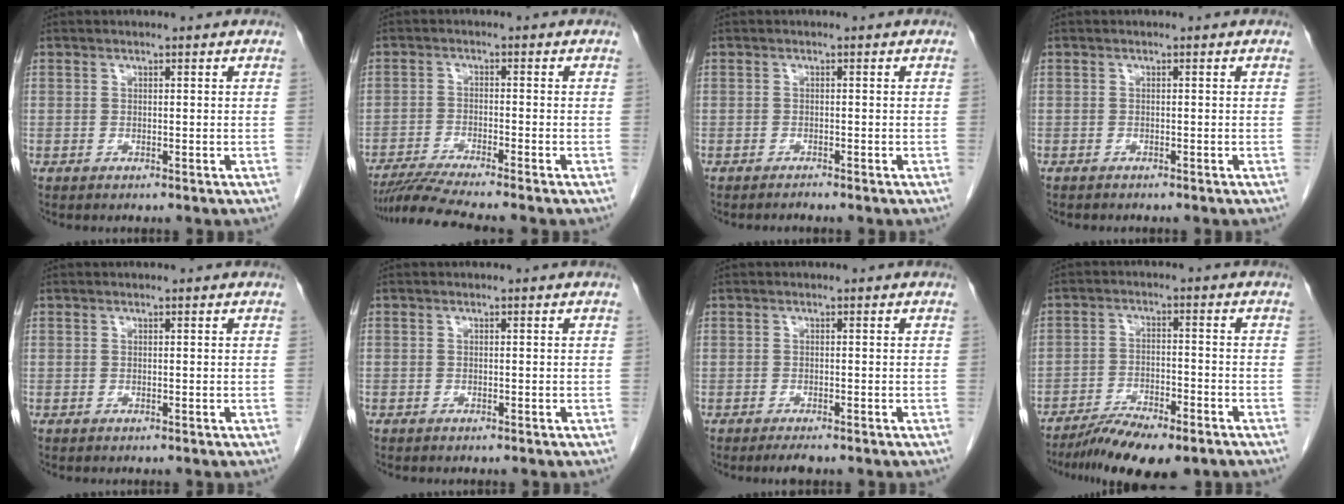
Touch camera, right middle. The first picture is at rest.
{"total": 7.3, "force": [-6.4, -1.6, 3.2], "torque": [-0.052, -0.024, -0.111]}
{"total": 0.7, "force": [-0.7, -0.1, 0.1], "torque": [-0.004, -0.002, -0.010]}
{"total": 0.7, "force": [-0.7, 0.2, 0.1], "torque": [-0.011, -0.002, -0.011]}
{"total": 0.0}
{"total": 0.0}
{"total": 1.8, "force": [-1.5, 0.3, 1.1], "torque": [-0.021, -0.004, -0.022]}
{"total": 10.0, "force": [-7.8, 2.3, 5.8], "torque": [-0.091, -0.018, -0.127]}